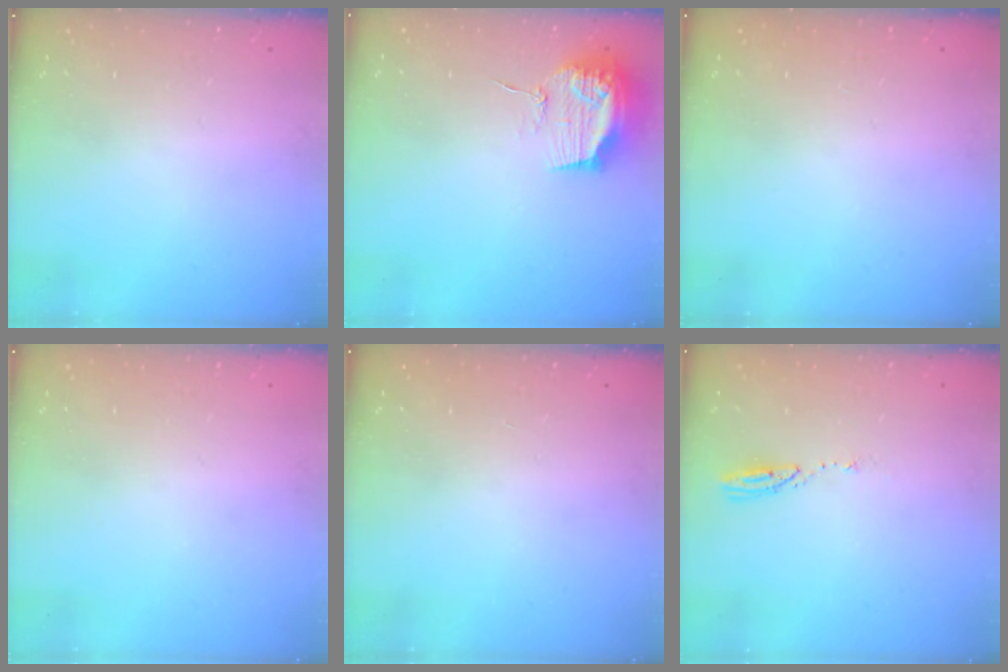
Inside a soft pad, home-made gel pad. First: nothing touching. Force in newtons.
{"total": 15.6, "press": 15.6, "slide": 0.1}
{"total": 0.0}
{"total": 9.9, "press": 2.5, "slide": 9.6}
{"total": 0.0}
{"total": 4.1, "press": 4.1, "slide": 0.3}